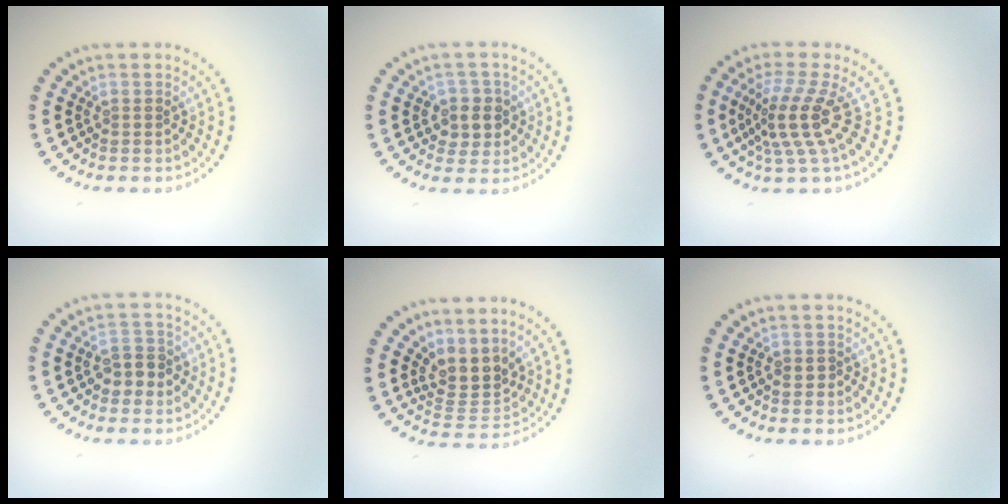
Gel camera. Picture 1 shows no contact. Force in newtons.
{"total": 2.8, "press": 2.6, "slide": 0.8}
{"total": 4.2, "press": 2.9, "slide": 3.0}
{"total": 2.7, "press": 2.7, "slide": 0.4}
{"total": 3.2, "press": 2.4, "slide": 2.2}
{"total": 0.7, "press": 0.6, "slide": 0.4}